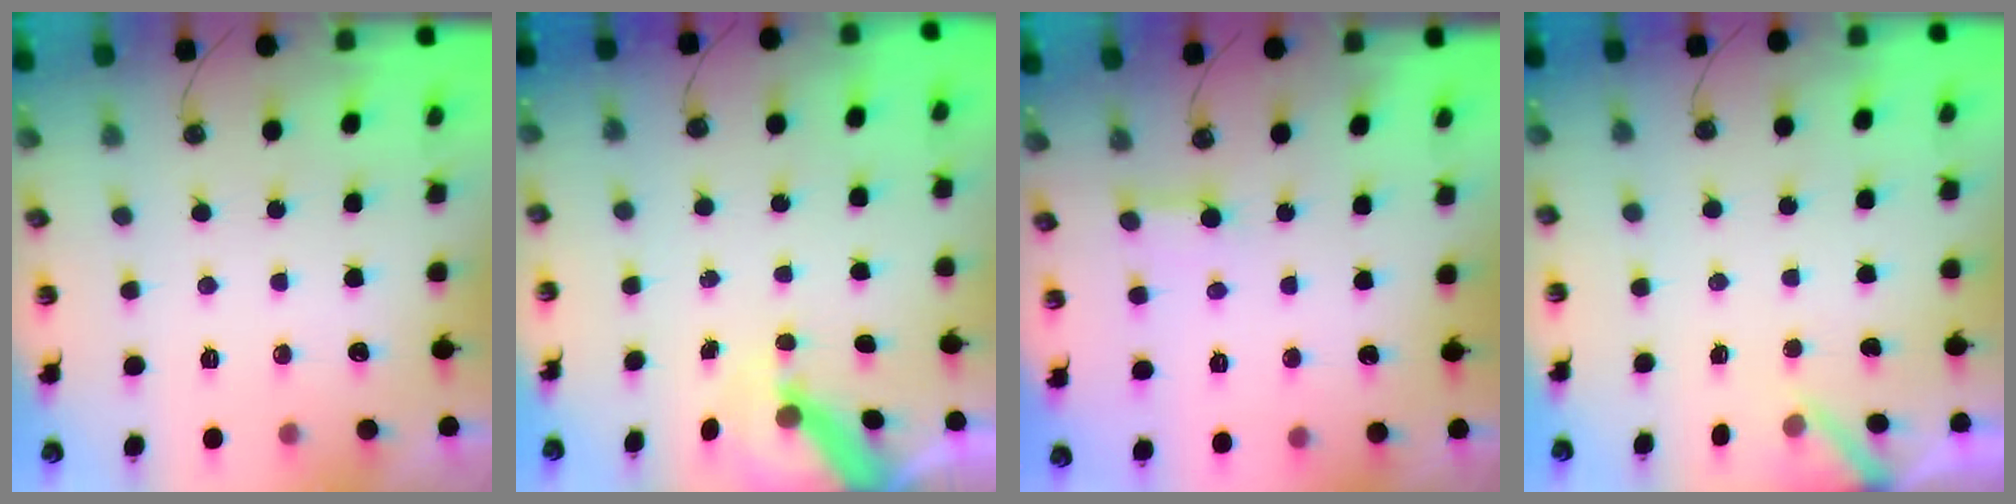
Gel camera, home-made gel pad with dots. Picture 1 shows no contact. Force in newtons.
{"total": 8.0, "press": 7.9, "slide": 1.0}
{"total": 2.5, "press": 2.5, "slide": 0.1}
{"total": 2.4, "press": 2.4, "slide": 0.3}